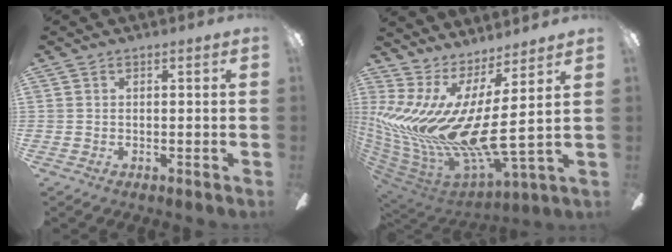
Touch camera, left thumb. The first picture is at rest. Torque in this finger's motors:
{"motor_torque": [2.36, 2.40, 2.38, -0.39, 0.27]}